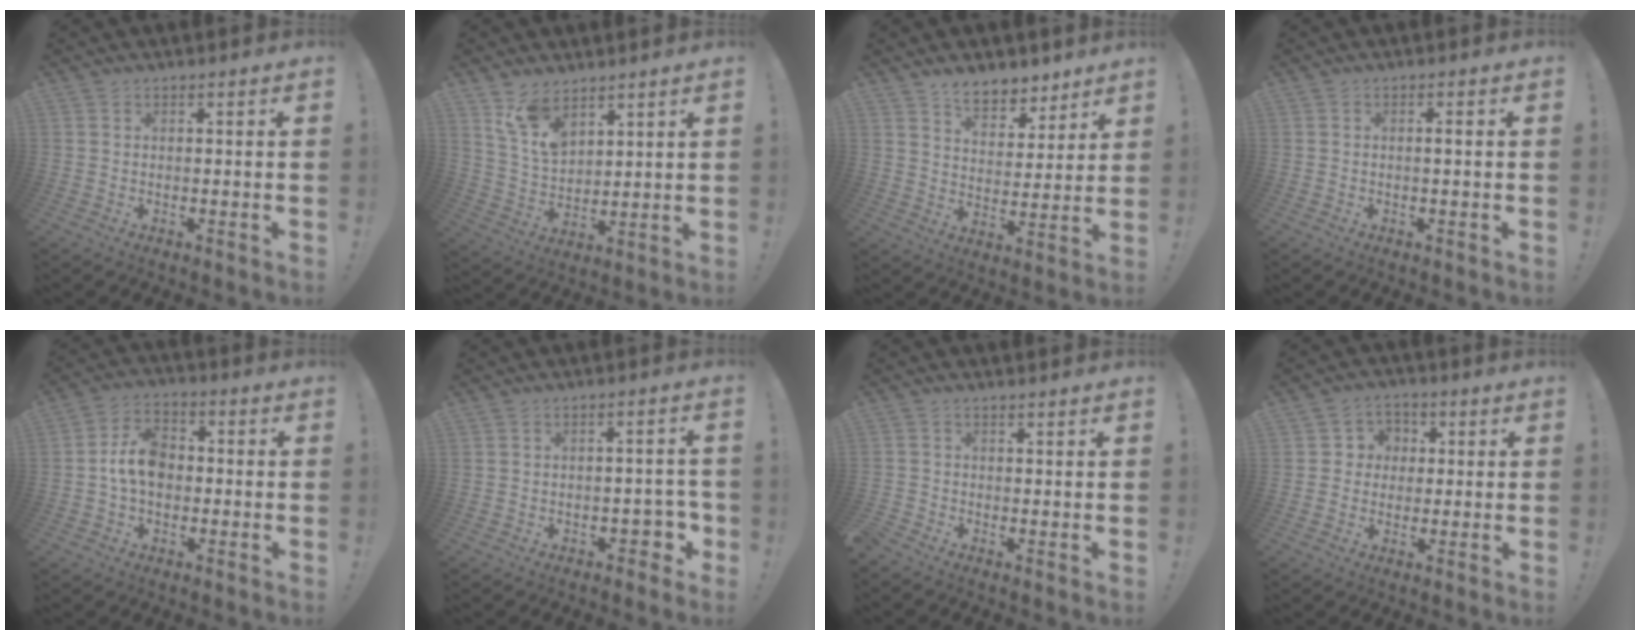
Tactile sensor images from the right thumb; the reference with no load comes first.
{"total": 10.2, "force": [7.7, 5.1, 4.3], "torque": [-0.094, -0.040, 0.152]}
{"total": 8.8, "force": [7.0, 4.6, 2.8], "torque": [-0.039, -0.054, 0.133]}
{"total": 1.3, "force": [0.0, -0.1, 1.3], "torque": [-0.022, 0.000, -0.003]}
{"total": 9.7, "force": [-0.8, 6.6, 7.0], "torque": [-0.126, 0.012, -0.012]}
{"total": 5.5, "force": [-2.4, 3.3, 3.7], "torque": [-0.034, 0.013, -0.041]}
{"total": 0.8, "force": [-0.3, 0.7, 0.1], "torque": [-0.007, 0.005, -0.004]}
{"total": 5.5, "force": [-0.2, 5.4, 1.0], "torque": [-0.008, 0.007, -0.005]}